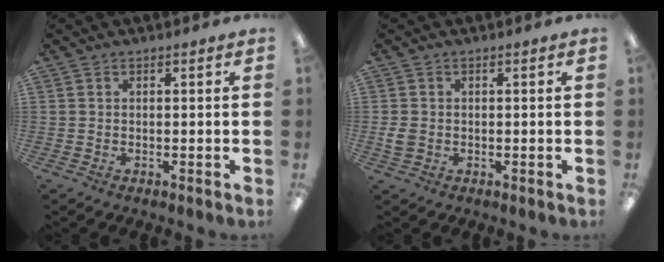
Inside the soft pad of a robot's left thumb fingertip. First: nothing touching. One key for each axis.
{"total": 2.7, "fx": -0.2, "fy": 2.1, "fz": 1.6, "tx": -0.037, "ty": 0.004, "tz": -0.007}